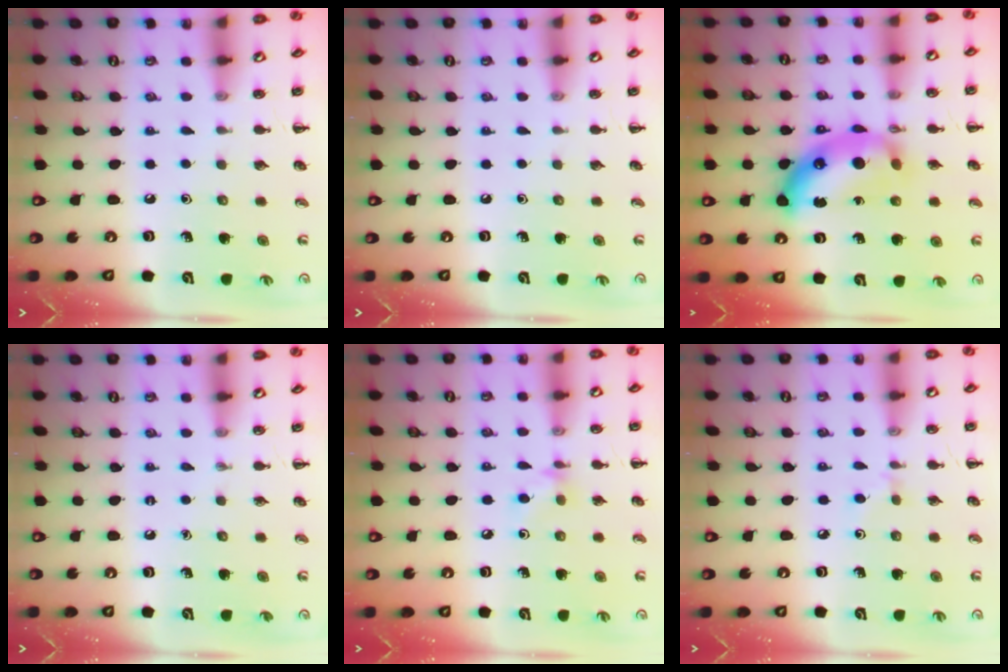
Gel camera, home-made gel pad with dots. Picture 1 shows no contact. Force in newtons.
{"total": 0.0}
{"total": 15.6, "press": 15.6, "slide": 0.5}
{"total": 0.0}
{"total": 5.2, "press": 5.1, "slide": 1.1}
{"total": 2.8, "press": 2.6, "slide": 1.1}